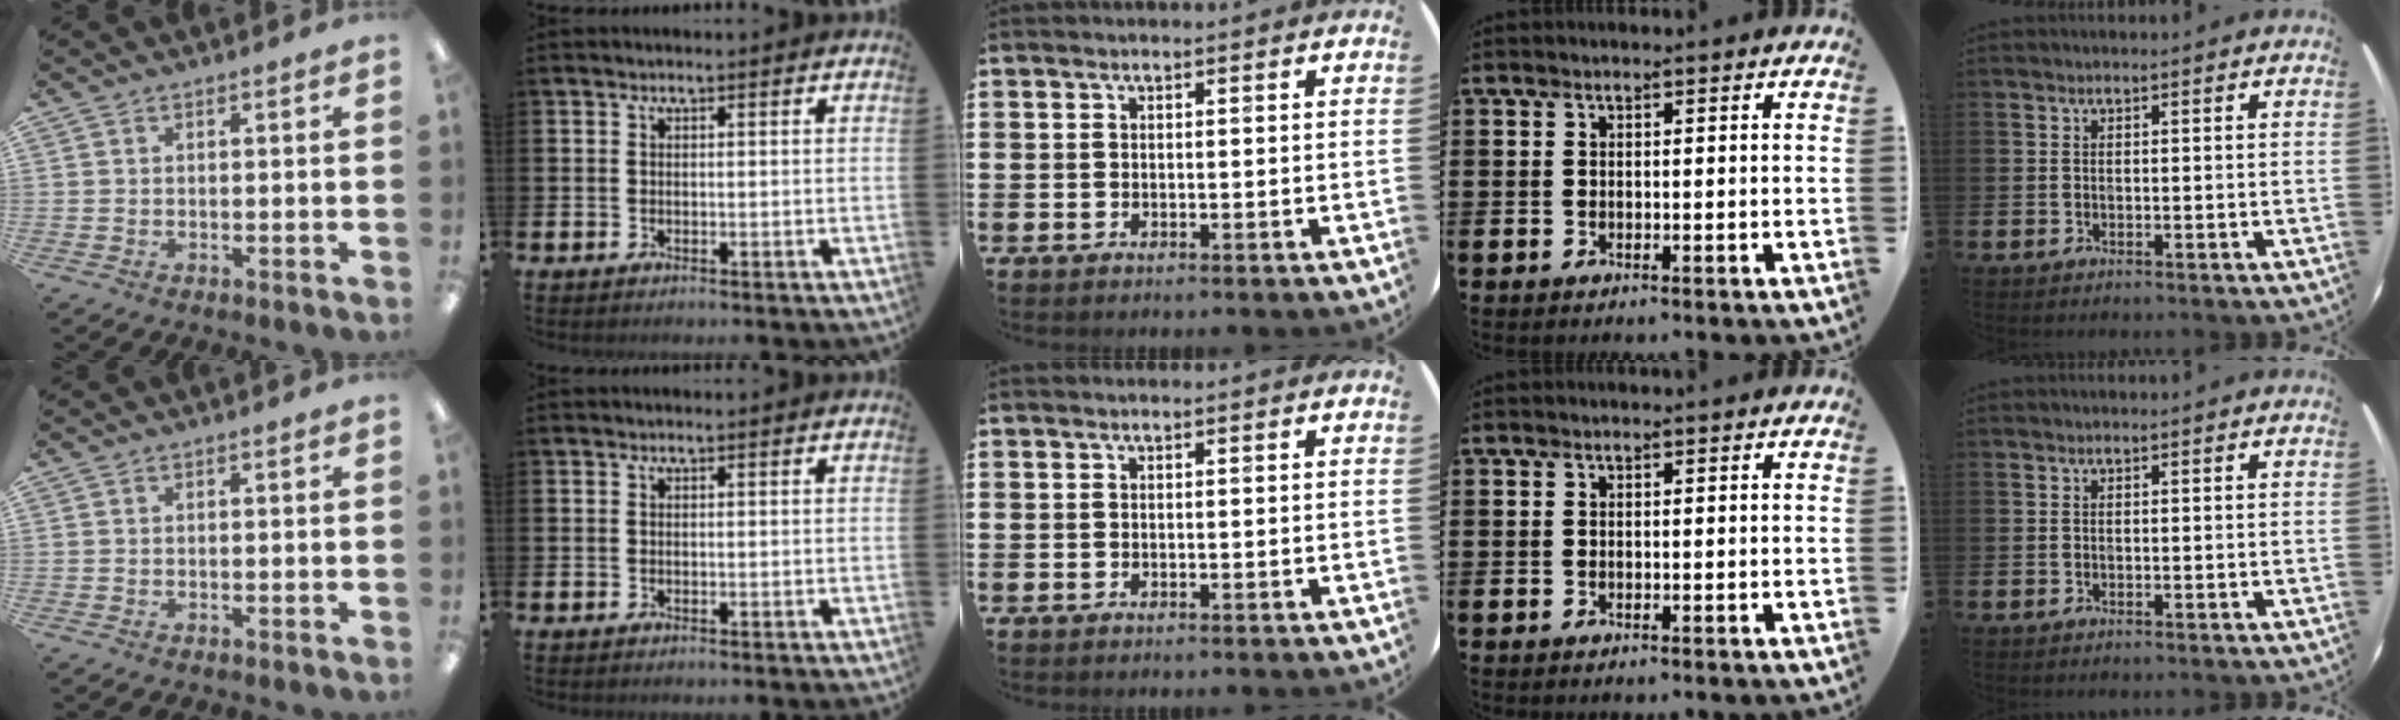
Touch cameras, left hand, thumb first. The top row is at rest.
{}